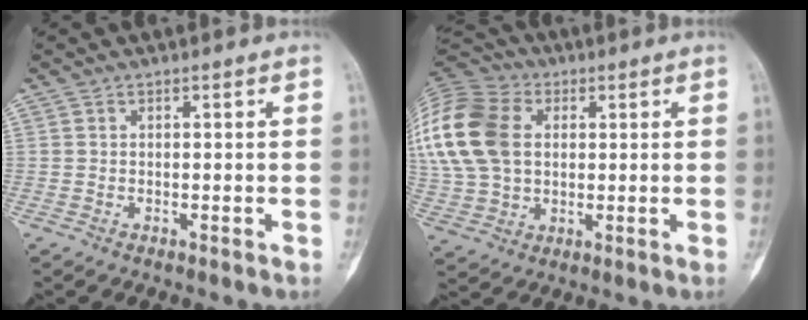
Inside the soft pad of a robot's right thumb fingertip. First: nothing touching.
{"total": 22.9, "force": [4.6, 16.5, 15.2], "torque": [-0.348, 0.029, 0.090]}